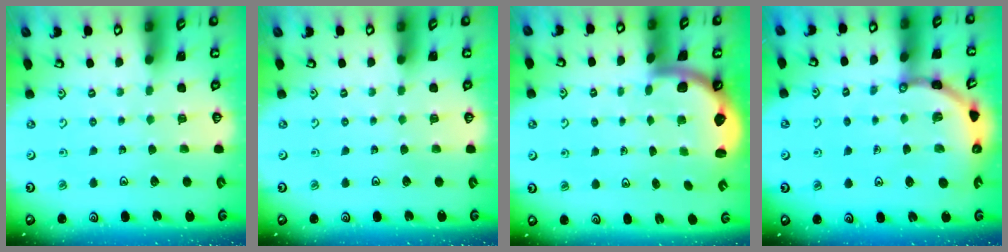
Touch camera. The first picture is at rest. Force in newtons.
{"total": 0.0}
{"total": 2.2, "press": 2.2, "slide": 0.3}
{"total": 8.1, "press": 8.1, "slide": 1.0}